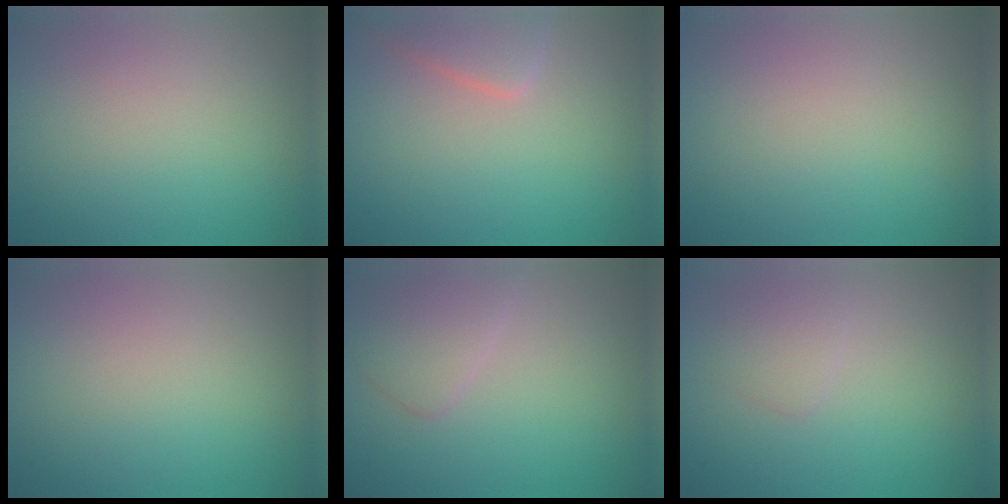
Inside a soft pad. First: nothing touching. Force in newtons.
{"total": 2.9, "press": 2.9, "slide": 0.3}
{"total": 0.0}
{"total": 0.0}
{"total": 2.5, "press": 2.5, "slide": 0.2}
{"total": 1.4, "press": 1.4, "slide": 0.1}